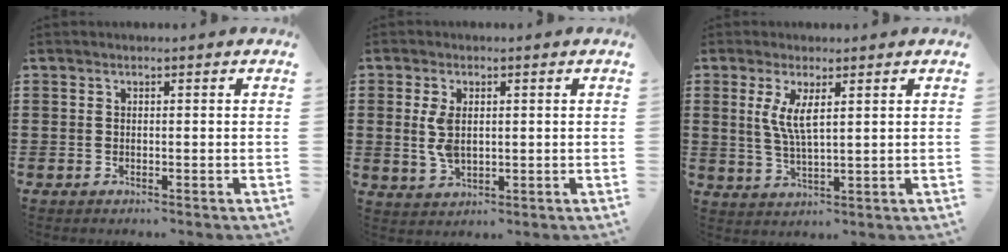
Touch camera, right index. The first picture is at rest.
{"total": 4.8, "force": [0.5, 2.6, 4.0], "torque": [-0.096, 0.002, 0.004]}
{"total": 4.7, "force": [1.6, 1.2, 4.3], "torque": [-0.091, 0.000, 0.027]}